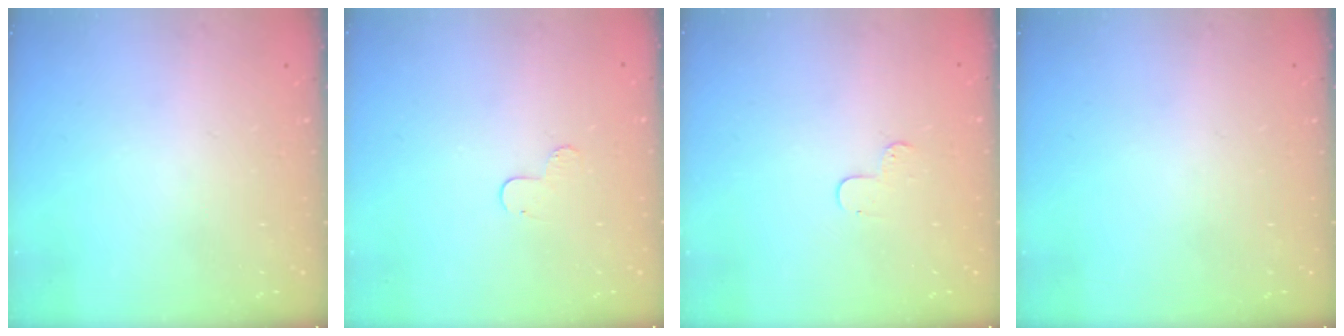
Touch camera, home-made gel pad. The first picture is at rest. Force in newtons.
{"total": 4.8, "press": 4.7, "slide": 0.5}
{"total": 3.7, "press": 3.7, "slide": 0.5}
{"total": 0.0}